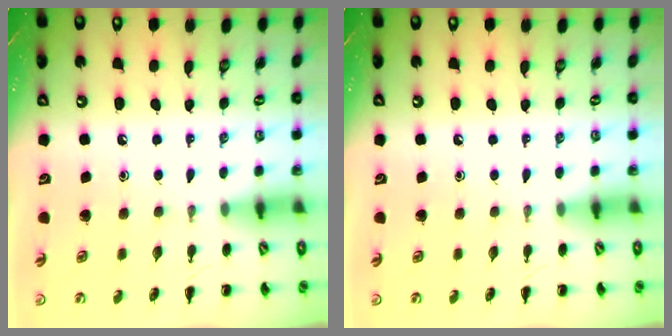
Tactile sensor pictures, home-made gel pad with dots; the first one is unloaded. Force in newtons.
{"total": 0.0}